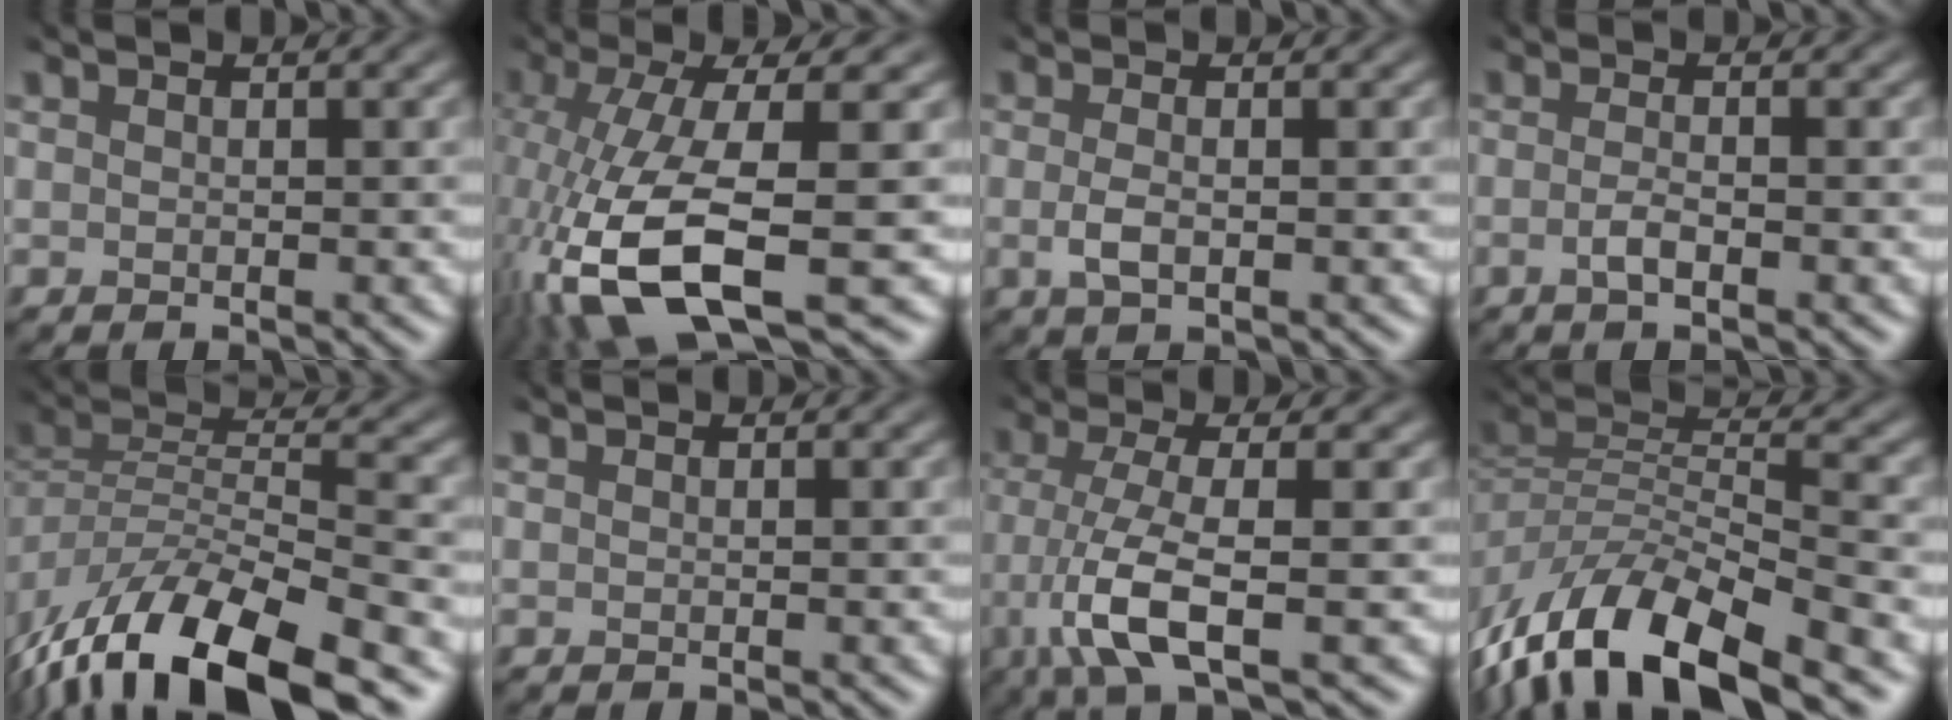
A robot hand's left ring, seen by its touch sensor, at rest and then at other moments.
{"total": 11.9, "force": [-4.8, 3.7, 10.2], "torque": [-0.226, -0.021, -0.068]}
{"total": 1.9, "force": [-0.8, 0.4, 1.7], "torque": [-0.037, 0.000, -0.007]}
{"total": 2.1, "force": [-1.3, 0.5, 1.6], "torque": [-0.031, -0.002, -0.021]}
{"total": 12.6, "force": [-9.3, 4.5, 7.2], "torque": [-0.144, -0.012, -0.164]}
{"total": 0.0}
{"total": 6.1, "force": [-2.6, 1.3, 5.4], "torque": [-0.114, -0.013, -0.041]}
{"total": 11.5, "force": [-8.2, 3.9, 7.0], "torque": [-0.137, -0.007, -0.151]}